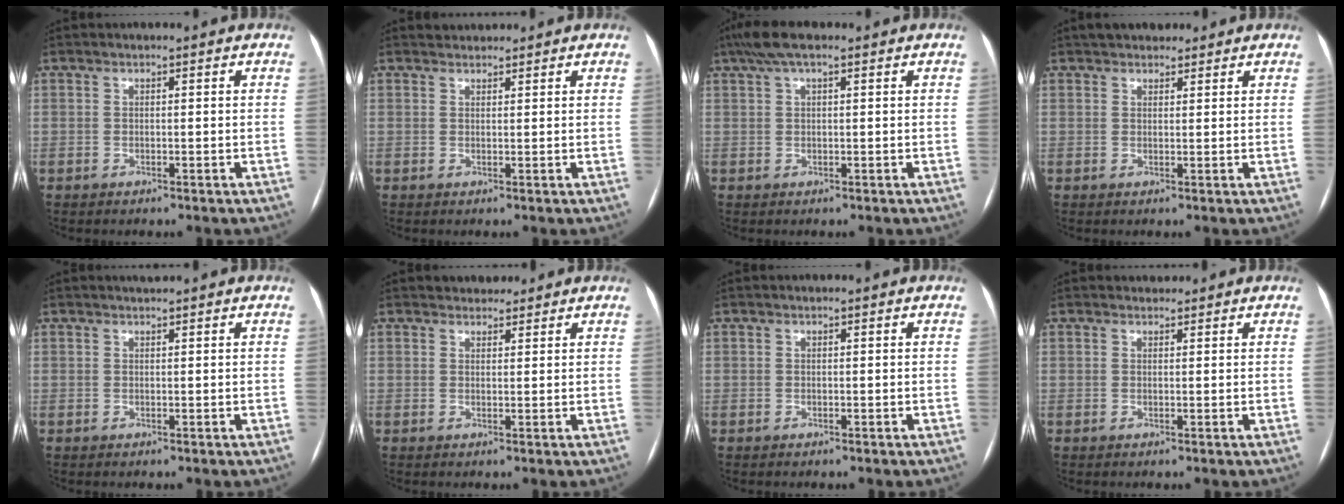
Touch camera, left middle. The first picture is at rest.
{"total": 1.5, "force": [1.5, 0.4, -0.2], "torque": [-0.003, 0.013, 0.026]}
{"total": 5.1, "force": [3.3, 1.2, 3.6], "torque": [-0.077, 0.037, 0.059]}
{"total": 5.3, "force": [4.4, 2.1, 1.9], "torque": [-0.013, 0.025, 0.069]}
{"total": 0.7, "force": [0.7, -0.1, 0.2], "torque": [-0.007, 0.004, 0.015]}
{"total": 2.8, "force": [2.4, 1.3, 0.3], "torque": [0.001, 0.010, 0.036]}
{"total": 0.0}
{"total": 1.0, "force": [0.9, 0.4, -0.1], "torque": [-0.003, 0.005, 0.014]}